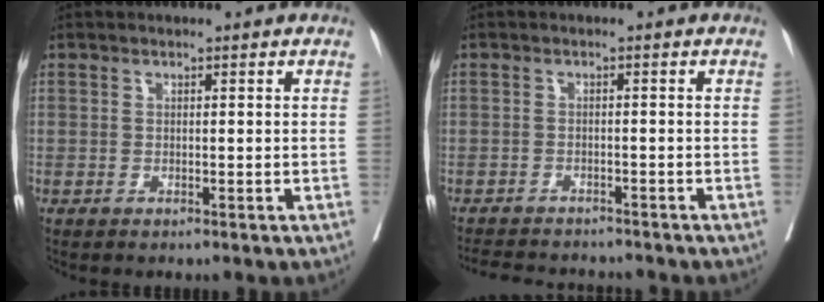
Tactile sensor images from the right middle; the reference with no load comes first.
{"total": 8.4, "force": [-8.0, 1.5, 2.2], "torque": [-0.036, -0.003, -0.110]}